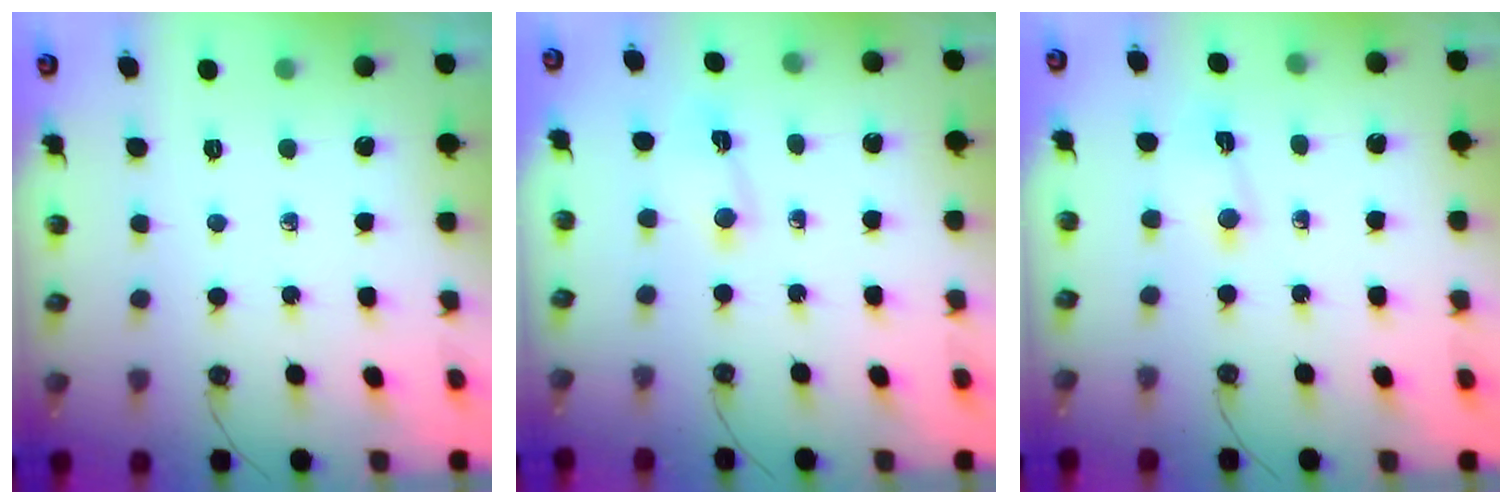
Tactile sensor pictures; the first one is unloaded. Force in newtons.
{"total": 2.7, "press": 2.7, "slide": 0.3}
{"total": 2.5, "press": 2.5, "slide": 0.4}